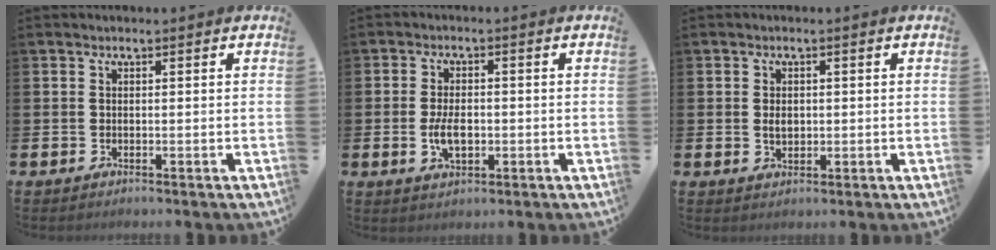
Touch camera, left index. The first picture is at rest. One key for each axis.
{"total": 4.3, "fx": -0.5, "fy": 2.4, "fz": 3.5, "tx": -0.050, "ty": -0.002, "tz": -0.011}
{"total": 1.9, "fx": 0.2, "fy": 1.4, "fz": 1.4, "tx": -0.013, "ty": 0.003, "tz": -0.001}